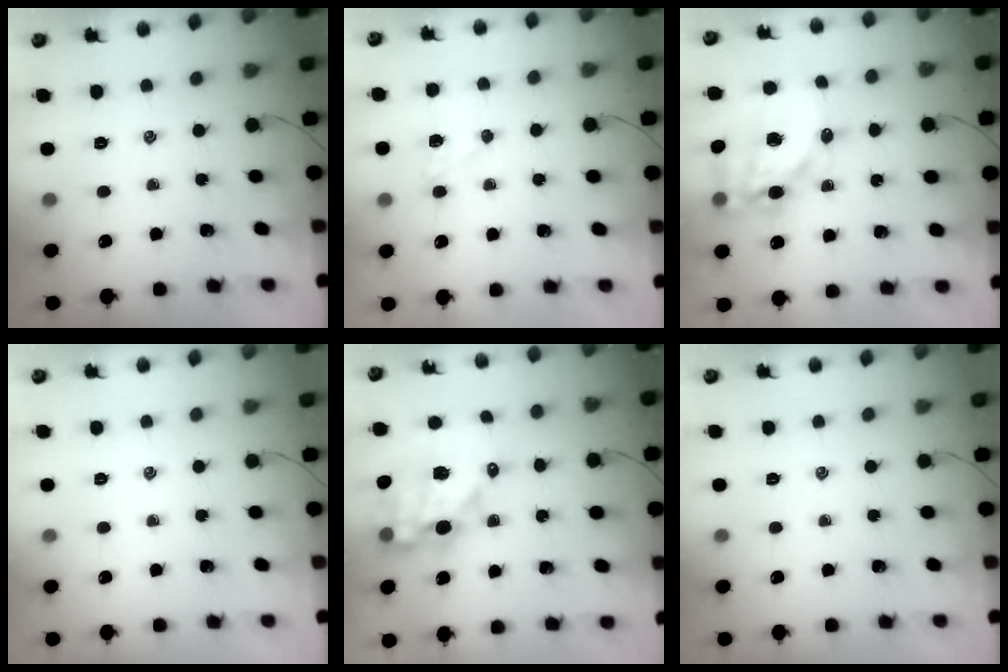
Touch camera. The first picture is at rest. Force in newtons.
{"total": 5.5, "press": 5.4, "slide": 0.9}
{"total": 16.9, "press": 16.5, "slide": 3.5}
{"total": 0.0}
{"total": 13.3, "press": 12.9, "slide": 3.1}
{"total": 0.0}